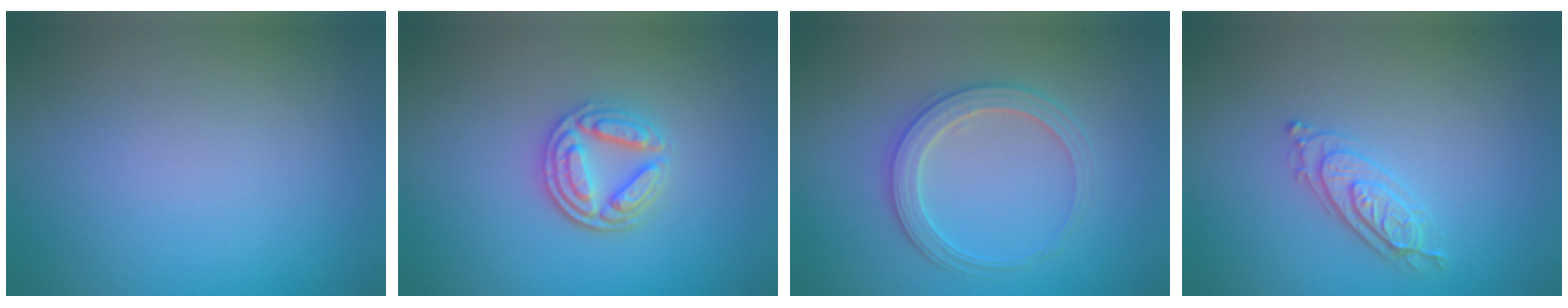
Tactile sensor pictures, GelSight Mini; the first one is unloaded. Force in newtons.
{"total": 3.6, "press": 3.2, "slide": 1.8}
{"total": 2.9, "press": 2.9, "slide": 0.3}
{"total": 2.2, "press": 2.2, "slide": 0.4}